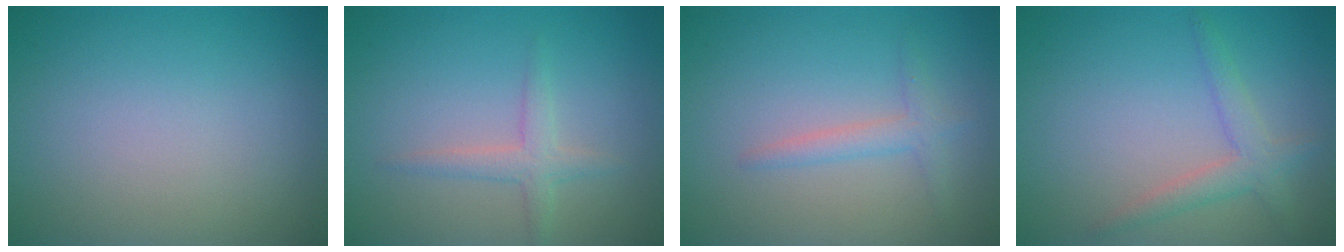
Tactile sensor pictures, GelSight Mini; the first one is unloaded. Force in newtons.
{"total": 1.9, "press": 1.9, "slide": 0.2}
{"total": 1.8, "press": 1.8, "slide": 0.1}
{"total": 2.4, "press": 2.4, "slide": 0.2}